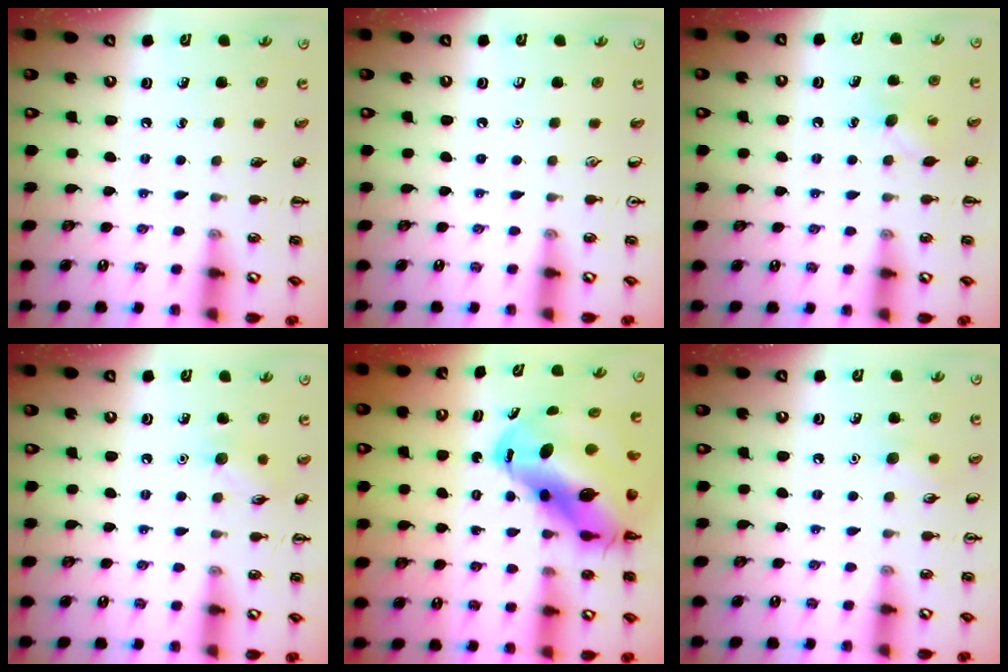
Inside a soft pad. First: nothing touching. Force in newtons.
{"total": 0.0}
{"total": 5.5, "press": 5.3, "slide": 1.3}
{"total": 6.2, "press": 6.1, "slide": 1.2}
{"total": 16.1, "press": 15.4, "slide": 4.6}
{"total": 5.2, "press": 5.0, "slide": 1.5}